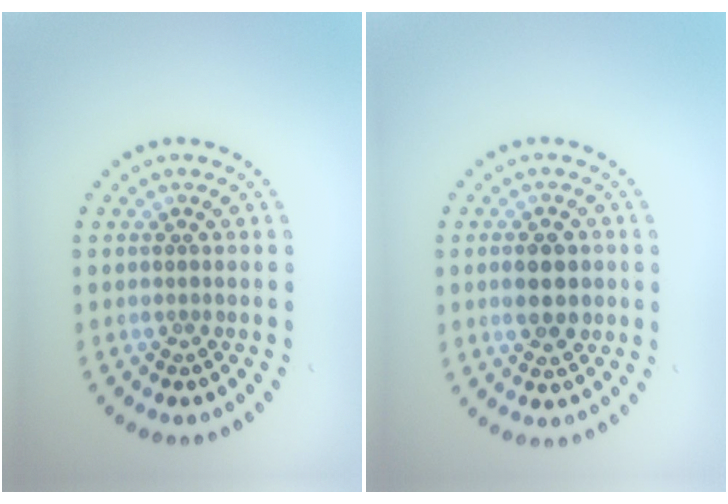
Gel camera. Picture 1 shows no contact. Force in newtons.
{"total": 3.8, "press": 3.8, "slide": 0.2}